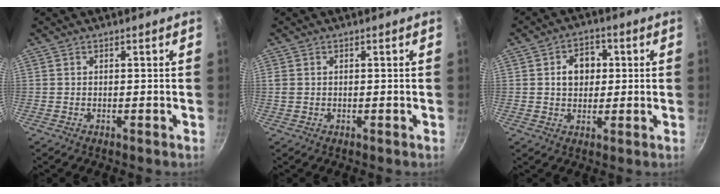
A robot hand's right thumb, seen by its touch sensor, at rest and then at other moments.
{"total": 1.3, "force": [0.2, 1.1, 0.7], "torque": [-0.012, 0.002, 0.005]}
{"total": 6.6, "force": [1.0, 5.2, 4.0], "torque": [-0.029, 0.007, 0.009]}